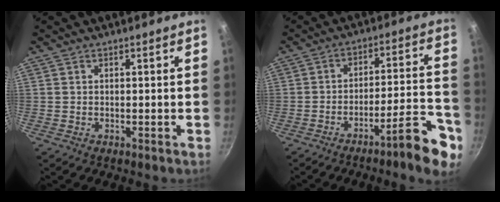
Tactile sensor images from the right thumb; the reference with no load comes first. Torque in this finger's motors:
{"motor_torque": [0.02, 0.26, 0.45, 0.18, 0.02]}